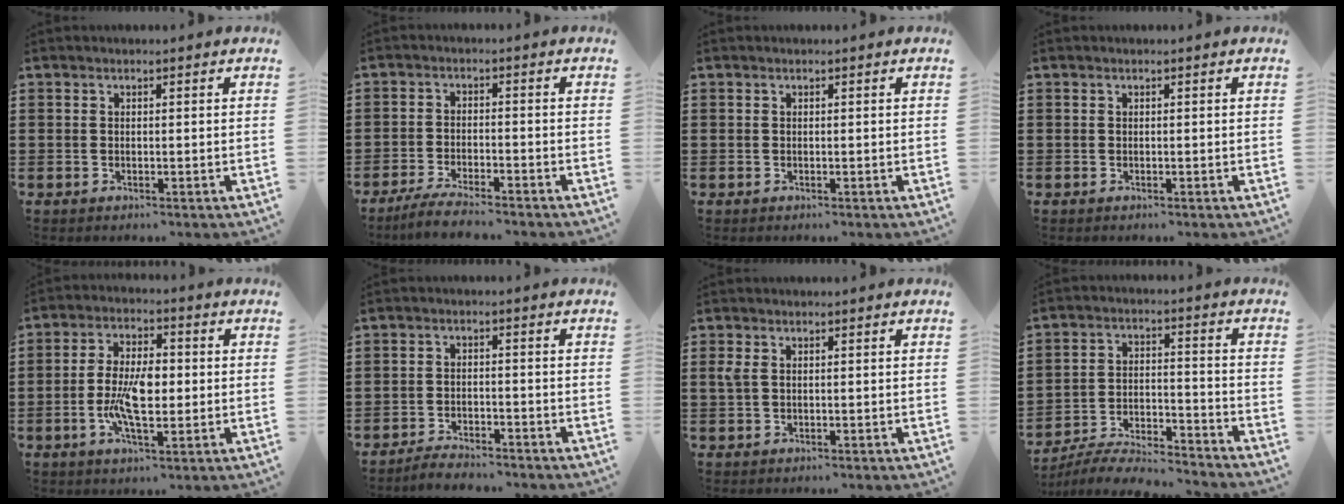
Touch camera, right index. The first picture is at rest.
{"total": 3.9, "force": [-3.6, 0.0, 1.6], "torque": [-0.035, -0.002, -0.070]}
{"total": 0.0}
{"total": 0.0}
{"total": 7.9, "force": [-1.0, 3.5, 7.0], "torque": [-0.151, 0.000, -0.025]}
{"total": 2.6, "force": [-2.6, 0.2, 0.0], "torque": [-0.008, 0.002, -0.055]}
{"total": 1.7, "force": [0.4, 0.8, 1.4], "torque": [-0.045, 0.001, 0.001]}
{"total": 6.7, "force": [-6.4, 0.5, 1.7], "torque": [-0.035, 0.006, -0.127]}